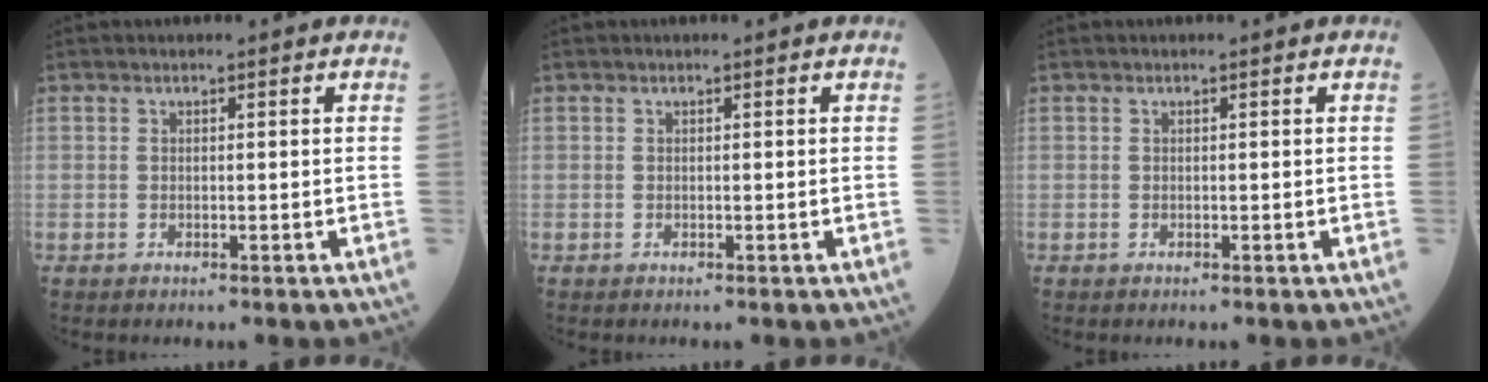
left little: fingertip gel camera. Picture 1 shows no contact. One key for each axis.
{"total": 0.0}
{"total": 0.0}